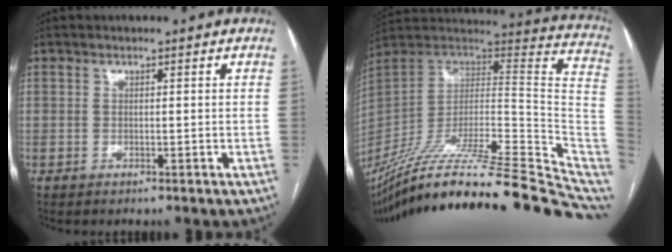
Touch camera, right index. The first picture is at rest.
{"total": 38.2, "force": [-31.2, 2.8, 21.8], "torque": [-0.261, -0.041, -0.465]}